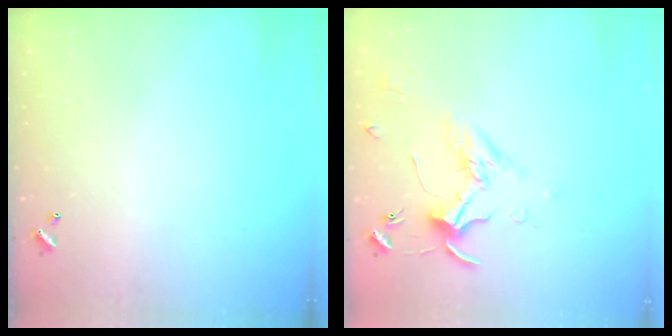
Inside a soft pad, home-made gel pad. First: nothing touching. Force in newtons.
{"total": 1.8, "press": 1.8, "slide": 0.4}